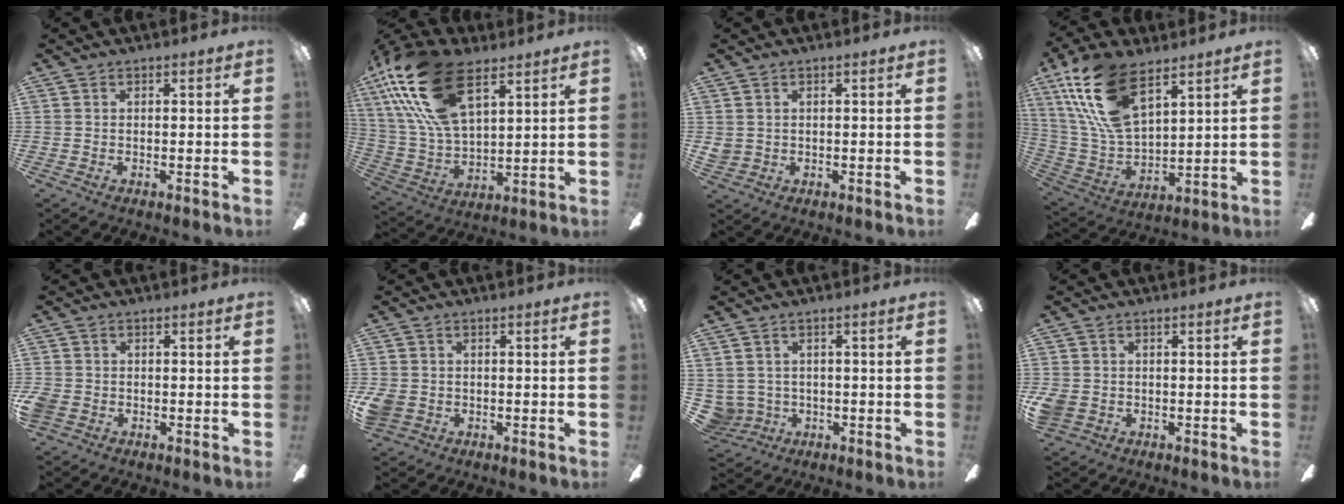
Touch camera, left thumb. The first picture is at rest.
{"total": 22.8, "force": [12.2, 10.9, 15.9], "torque": [-0.343, -0.037, 0.214]}
{"total": 1.8, "force": [0.3, 1.7, 0.6], "torque": [-0.015, 0.004, 0.003]}
{"total": 20.3, "force": [11.6, 9.6, 13.7], "torque": [-0.318, -0.039, 0.207]}
{"total": 3.2, "force": [-1.4, 2.5, 1.3], "torque": [-0.033, 0.006, -0.029]}
{"total": 4.3, "force": [-1.5, 3.6, 1.7], "torque": [-0.048, 0.008, -0.030]}
{"total": 3.9, "force": [-0.1, 3.9, 0.3], "torque": [-0.033, -0.003, -0.002]}
{"total": 3.9, "force": [-1.3, 3.2, 1.6], "torque": [-0.039, 0.007, -0.025]}